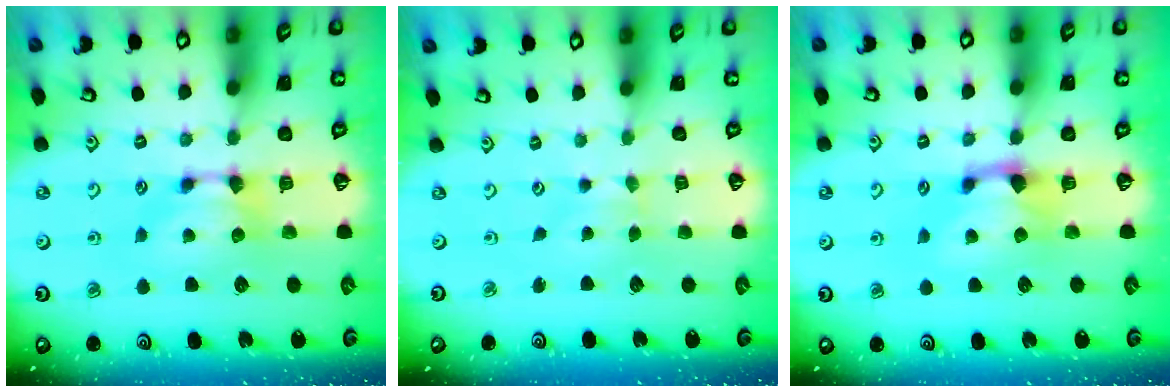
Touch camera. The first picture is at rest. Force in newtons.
{"total": 2.1, "press": 1.6, "slide": 1.4}
{"total": 1.2, "press": 0.3, "slide": 1.2}